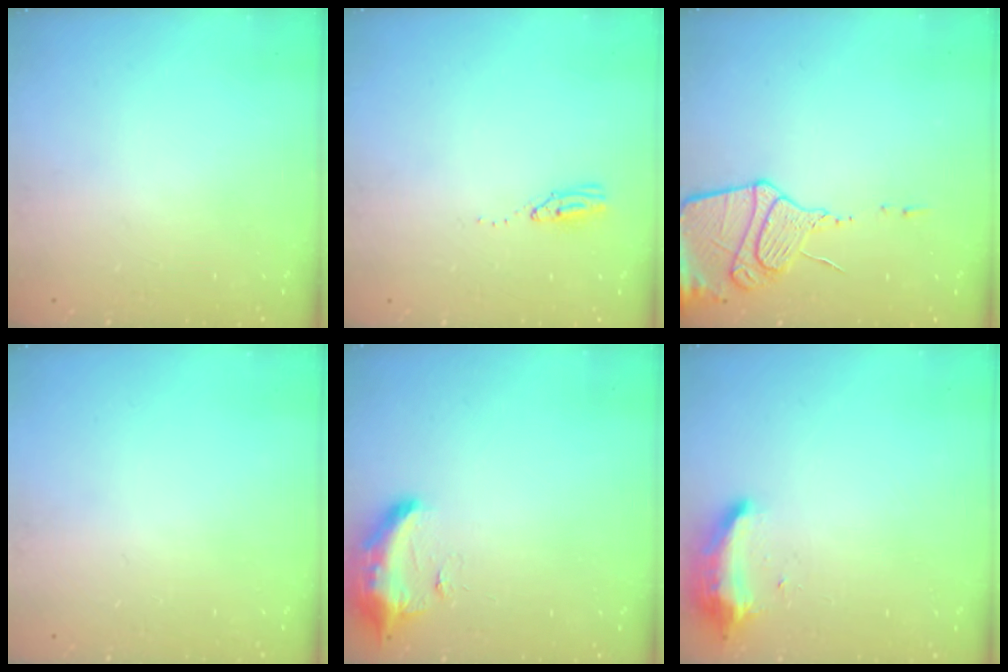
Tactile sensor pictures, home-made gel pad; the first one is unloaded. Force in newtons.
{"total": 3.5, "press": 3.5, "slide": 0.3}
{"total": 13.9, "press": 13.8, "slide": 1.3}
{"total": 0.0}
{"total": 9.4, "press": 9.1, "slide": 2.2}
{"total": 9.1, "press": 9.1, "slide": 0.7}